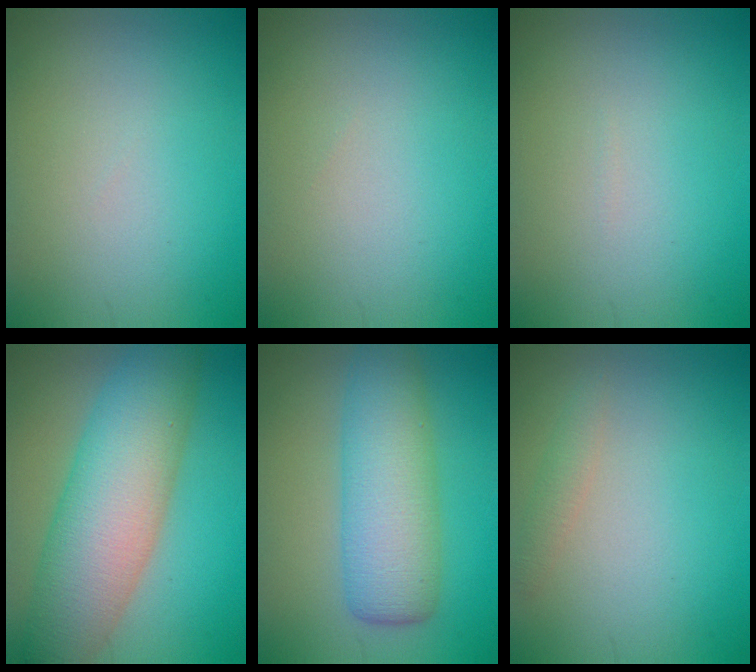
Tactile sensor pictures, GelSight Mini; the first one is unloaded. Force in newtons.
{"total": 0.0}
{"total": 0.0}
{"total": 9.9, "press": 9.9, "slide": 0.6}
{"total": 6.7, "press": 6.7, "slide": 0.2}
{"total": 1.1, "press": 1.1, "slide": 0.1}